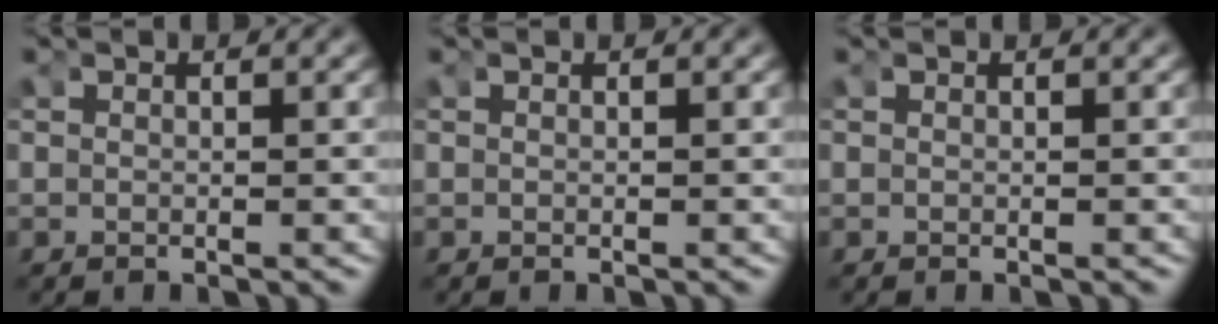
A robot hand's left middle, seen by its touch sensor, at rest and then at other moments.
{"total": 0.0}
{"total": 0.0}